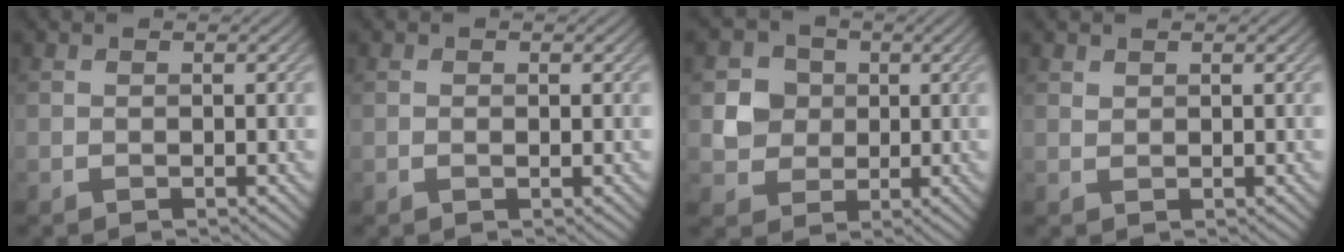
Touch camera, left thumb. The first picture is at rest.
{"total": 0.5, "force": [0.0, 0.3, 0.4], "torque": [-0.006, -0.002, 0.000]}
{"total": 4.5, "force": [0.5, 4.2, 1.5], "torque": [-0.035, 0.003, 0.001]}
{"total": 0.8, "force": [0.7, 0.3, 0.2], "torque": [-0.008, -0.001, 0.017]}